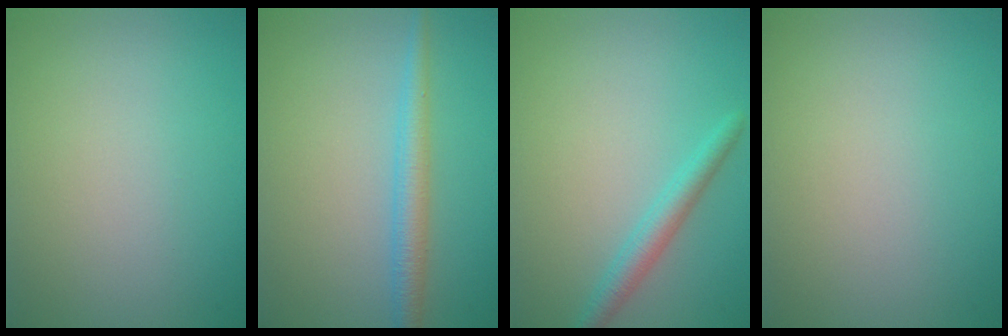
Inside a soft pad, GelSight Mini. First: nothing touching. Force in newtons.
{"total": 2.7, "press": 2.7, "slide": 0.0}
{"total": 2.4, "press": 2.4, "slide": 0.1}
{"total": 0.0}